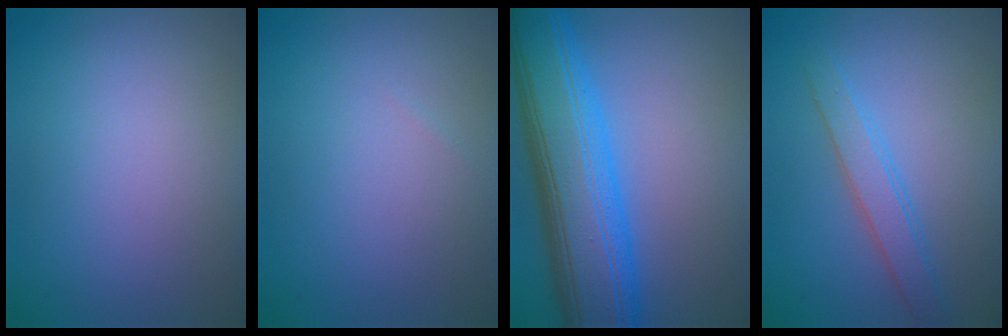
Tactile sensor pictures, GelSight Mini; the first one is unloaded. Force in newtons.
{"total": 0.0}
{"total": 11.3, "press": 11.3, "slide": 0.3}
{"total": 2.5, "press": 2.5, "slide": 0.2}